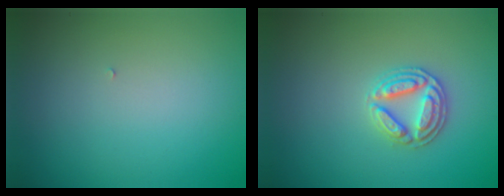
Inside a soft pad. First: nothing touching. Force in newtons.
{"total": 2.8, "press": 2.8, "slide": 0.3}